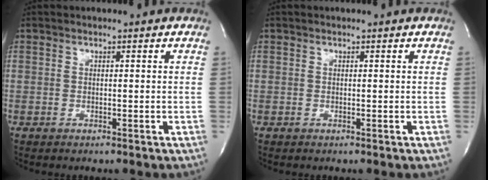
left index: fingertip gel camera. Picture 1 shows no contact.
{"total": 0.0}